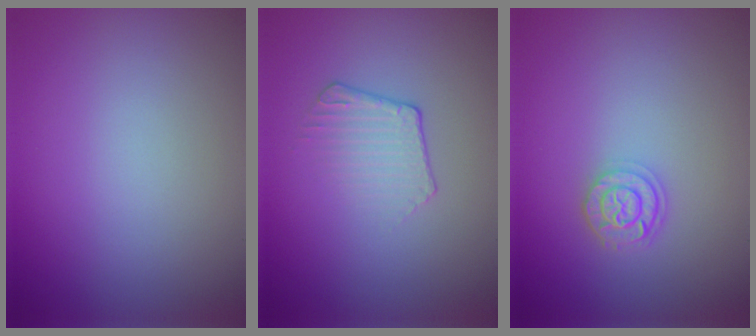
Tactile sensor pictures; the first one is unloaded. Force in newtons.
{"total": 1.8, "press": 1.1, "slide": 1.4}
{"total": 2.5, "press": 2.0, "slide": 1.4}